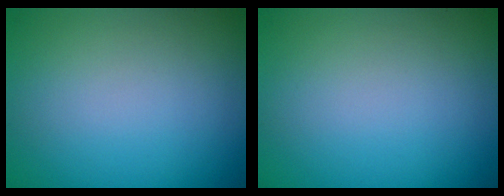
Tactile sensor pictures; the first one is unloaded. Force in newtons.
{"total": 0.0}